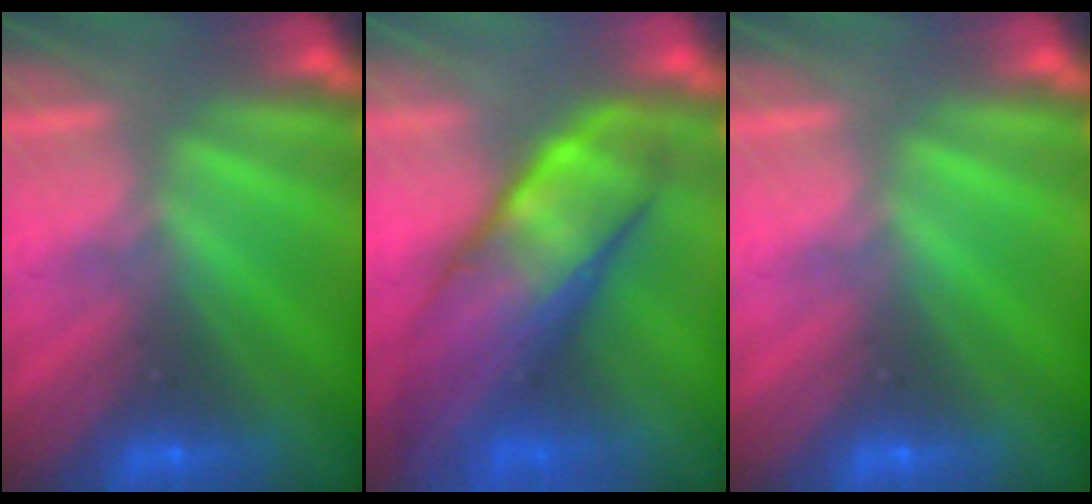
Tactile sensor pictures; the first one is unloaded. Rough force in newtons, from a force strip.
{"total": 7.5}
{"total": 0.0}